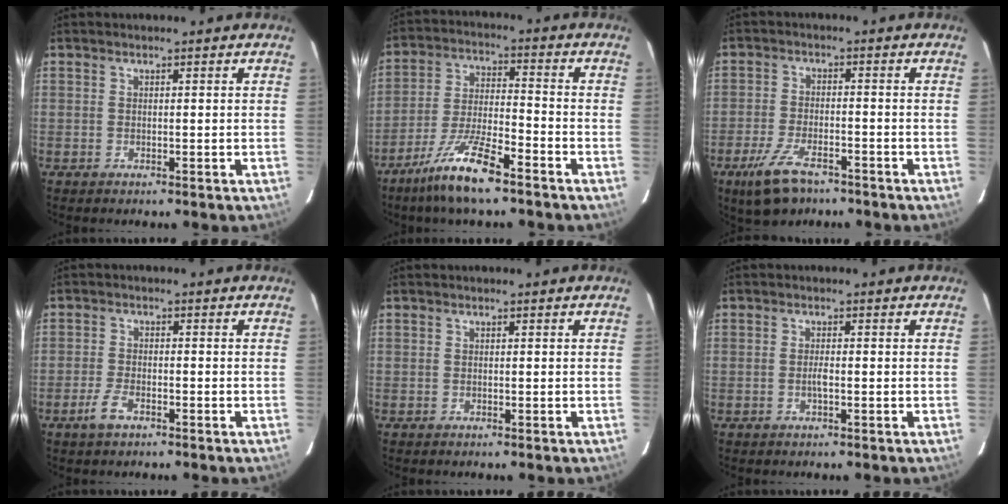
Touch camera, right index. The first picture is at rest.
{"total": 10.7, "force": [-7.5, 1.2, 7.5], "torque": [-0.153, -0.020, -0.142]}
{"total": 7.3, "force": [-4.9, 2.6, 4.7], "torque": [-0.101, -0.012, -0.081]}
{"total": 2.8, "force": [-1.7, 0.9, 2.0], "torque": [-0.047, -0.001, -0.032]}
{"total": 0.0}
{"total": 1.5, "force": [-0.4, 0.2, 1.4], "torque": [-0.029, 0.000, -0.008]}